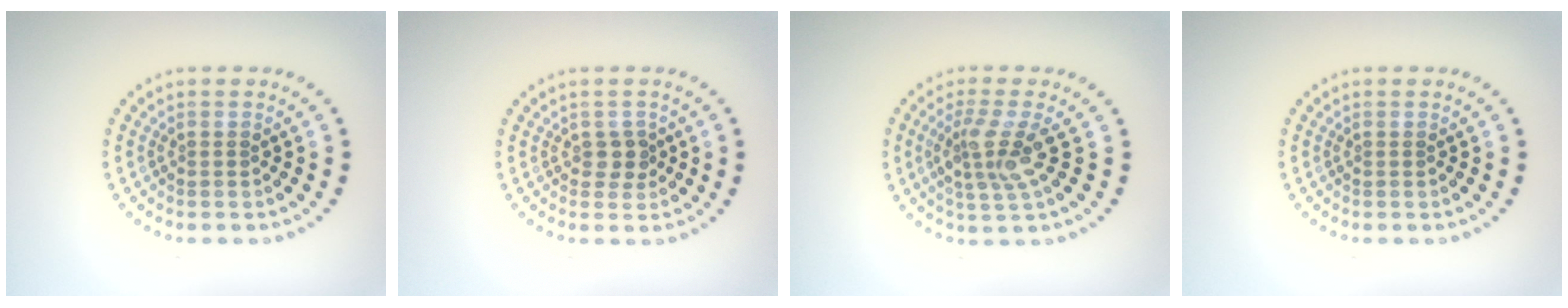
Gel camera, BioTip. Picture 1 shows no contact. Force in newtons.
{"total": 1.4, "press": 1.3, "slide": 0.6}
{"total": 3.4, "press": 2.8, "slide": 1.8}
{"total": 0.0}